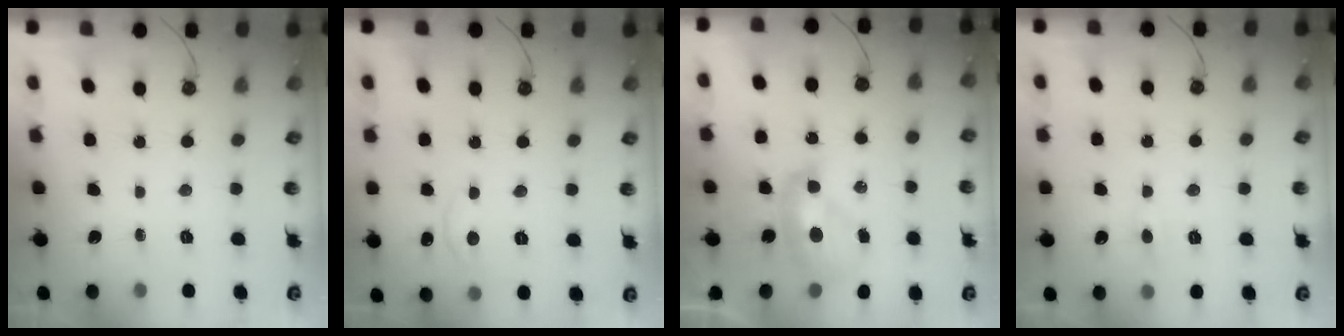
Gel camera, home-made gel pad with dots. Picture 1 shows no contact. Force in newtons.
{"total": 1.9, "press": 1.7, "slide": 0.7}
{"total": 2.4, "press": 2.4, "slide": 0.3}
{"total": 0.8, "press": 0.6, "slide": 0.5}